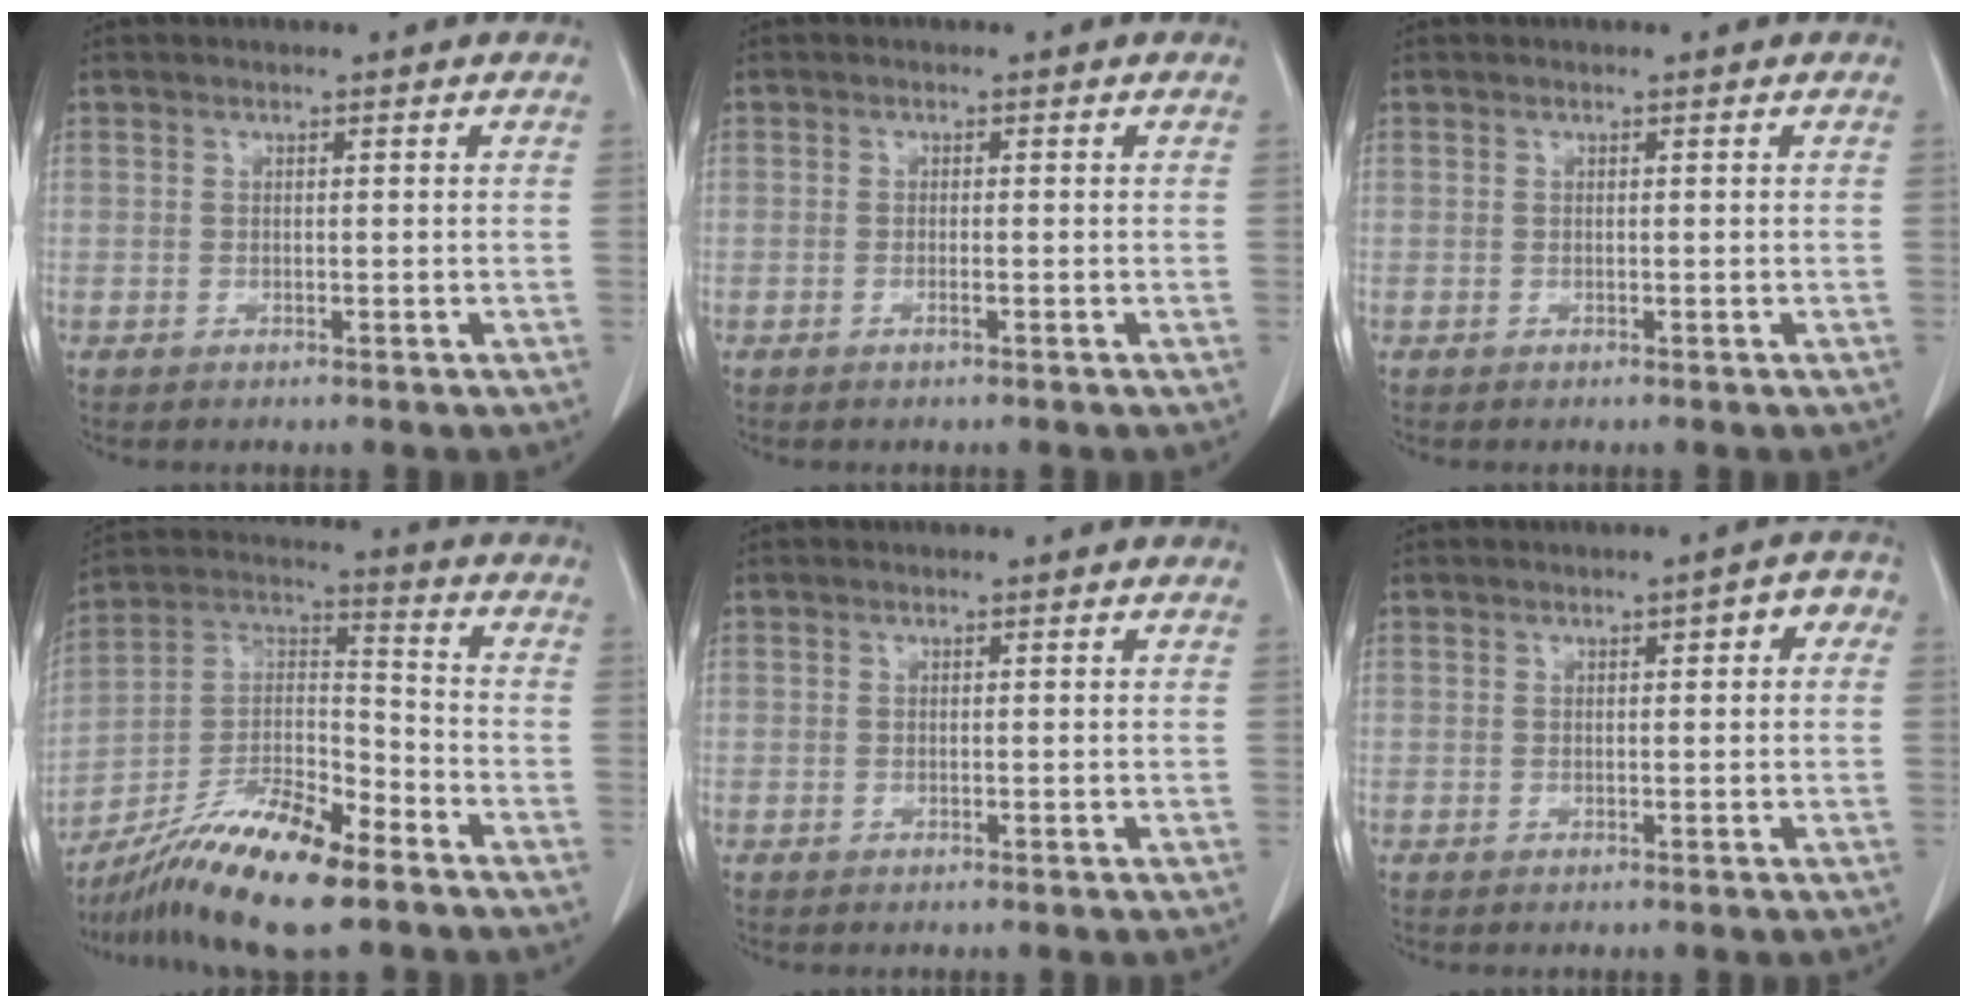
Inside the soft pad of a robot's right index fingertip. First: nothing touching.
{"total": 0.8, "force": [-0.4, 0.0, 0.7], "torque": [-0.014, 0.000, -0.006]}
{"total": 0.0}
{"total": 16.4, "force": [-11.8, 3.2, 11.0], "torque": [-0.211, 0.005, -0.208]}
{"total": 0.0}
{"total": 3.0, "force": [0.6, 1.1, 2.7], "torque": [-0.028, 0.019, 0.004]}